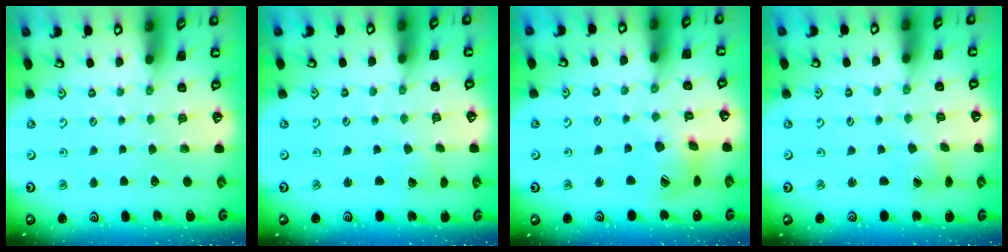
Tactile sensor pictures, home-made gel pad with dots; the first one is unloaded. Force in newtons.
{"total": 2.5, "press": 2.5, "slide": 0.2}
{"total": 12.5, "press": 12.4, "slide": 1.7}
{"total": 1.6, "press": 1.6, "slide": 0.2}